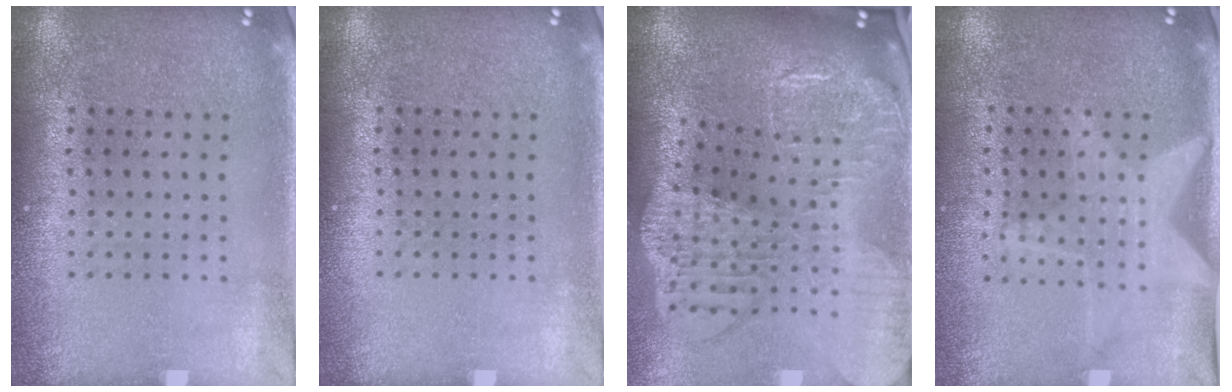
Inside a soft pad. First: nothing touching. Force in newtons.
{"total": 0.0}
{"total": 3.3, "press": 2.6, "slide": 2.0}
{"total": 1.4, "press": 1.4, "slide": 0.2}